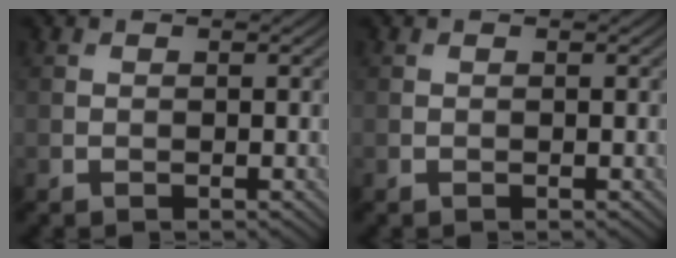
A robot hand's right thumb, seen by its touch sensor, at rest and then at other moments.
{"total": 0.0}